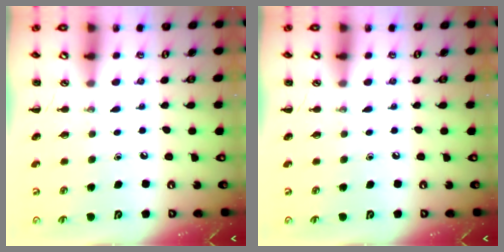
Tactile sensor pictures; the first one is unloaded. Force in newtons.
{"total": 0.0}